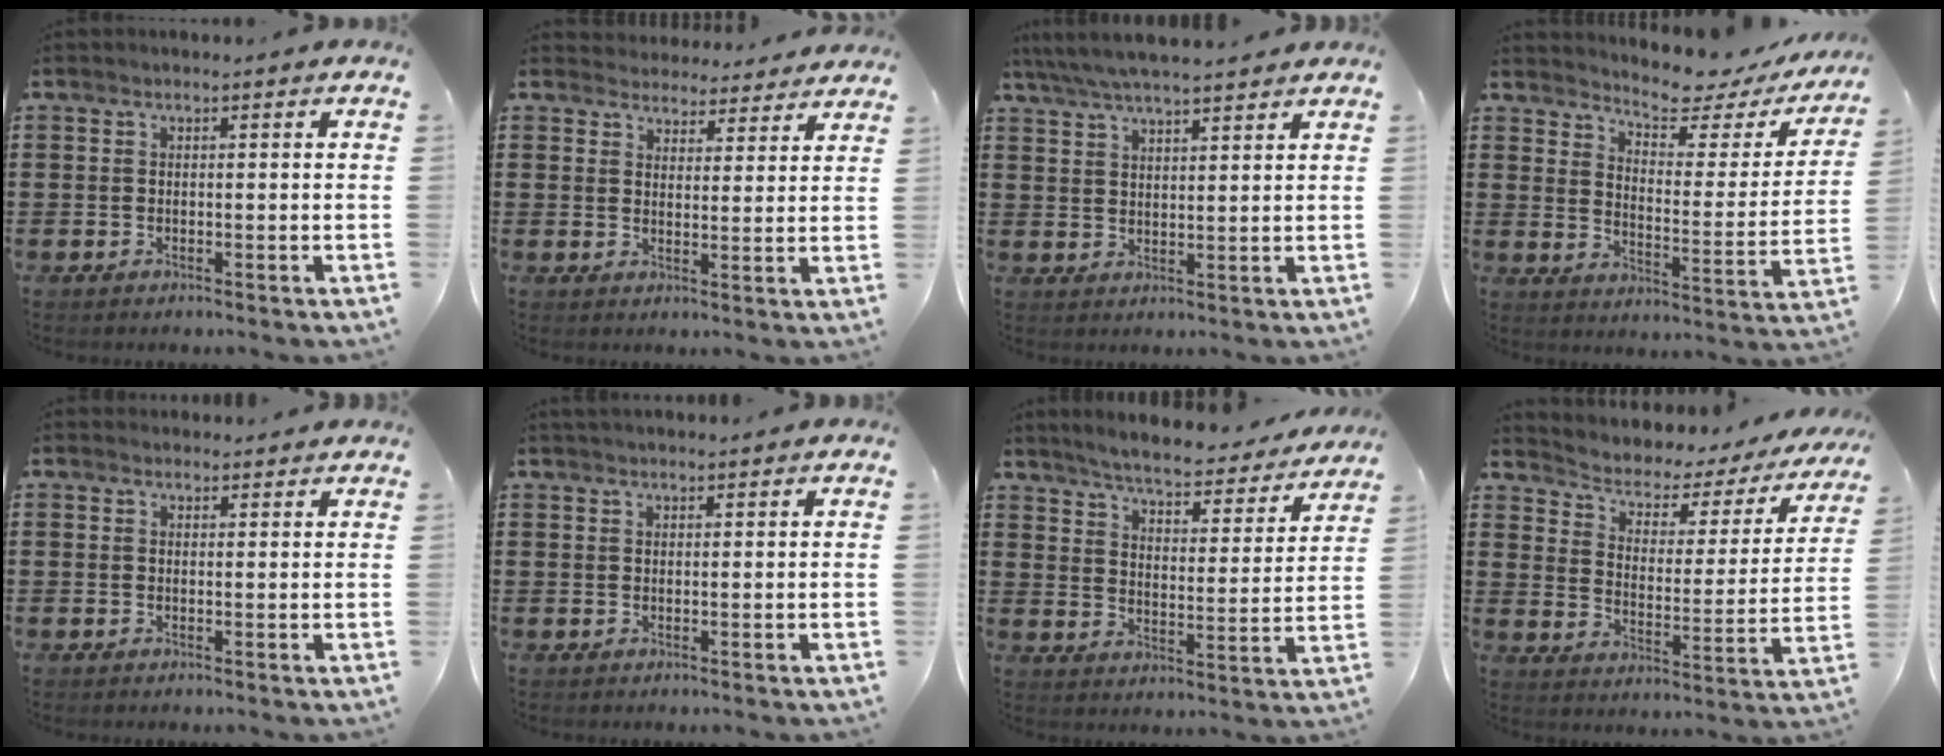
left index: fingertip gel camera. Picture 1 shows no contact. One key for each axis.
{"total": 4.0, "fx": 4.0, "fy": 0.6, "fz": -0.2, "tx": -0.015, "ty": -0.021, "tz": 0.070}
{"total": 4.9, "fx": 4.6, "fy": 0.3, "fz": 1.9, "tx": -0.050, "ty": -0.014, "tz": 0.082}
{"total": 5.5, "fx": 5.1, "fy": 0.6, "fz": 1.9, "tx": -0.049, "ty": -0.043, "tz": 0.080}
{"total": 1.2, "fx": 1.1, "fy": 0.5, "fz": -0.1, "tx": -0.001, "ty": 0.003, "tz": 0.022}
{"total": 1.1, "fx": 1.1, "fy": 0.1, "fz": 0.2, "tx": -0.006, "ty": 0.001, "tz": 0.020}
{"total": 4.7, "fx": 4.4, "fy": -0.1, "fz": 1.4, "tx": -0.051, "ty": -0.035, "tz": 0.070}
{"total": 2.9, "fx": 1.8, "fy": 1.9, "fz": 1.3, "tx": -0.043, "ty": -0.018, "tz": 0.018}